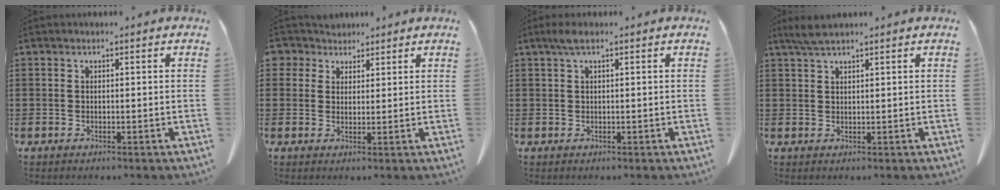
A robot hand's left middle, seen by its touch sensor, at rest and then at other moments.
{"total": 3.7, "force": [2.6, 2.6, 0.4], "torque": [-0.018, 0.006, 0.046]}
{"total": 1.7, "force": [0.6, 0.3, 1.6], "torque": [-0.033, 0.002, 0.011]}
{"total": 2.5, "force": [1.9, 0.3, 1.6], "torque": [-0.034, 0.001, 0.036]}